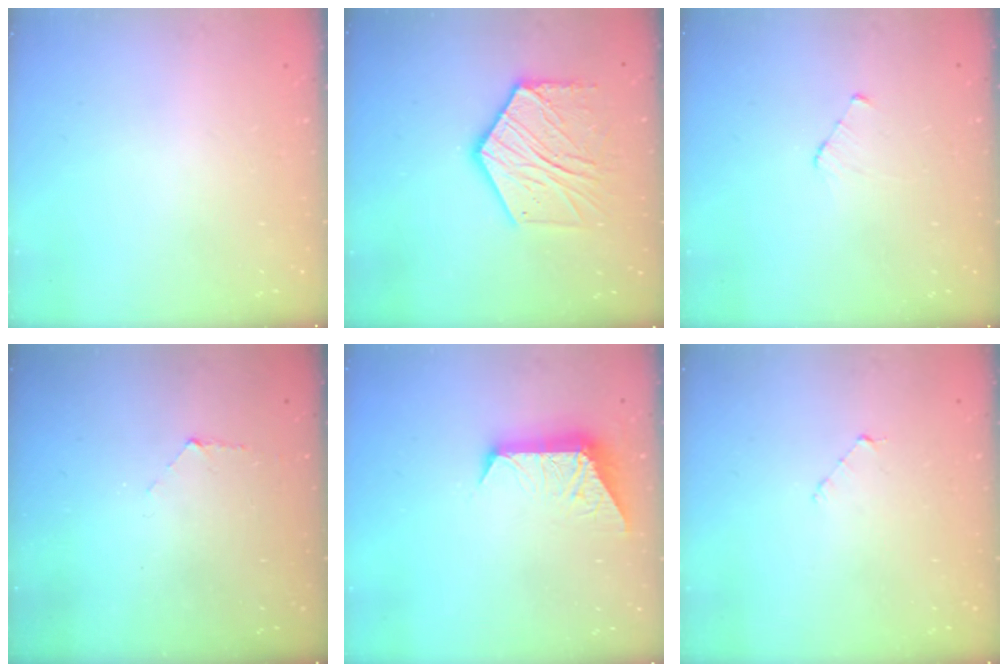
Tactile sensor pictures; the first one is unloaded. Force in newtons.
{"total": 16.6, "press": 16.6, "slide": 1.1}
{"total": 3.8, "press": 3.8, "slide": 0.3}
{"total": 4.2, "press": 4.2, "slide": 0.5}
{"total": 10.7, "press": 10.7, "slide": 0.6}
{"total": 3.9, "press": 3.9, "slide": 0.4}